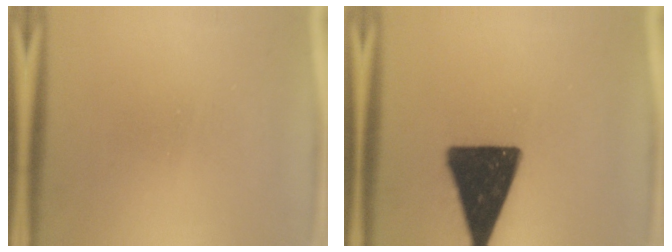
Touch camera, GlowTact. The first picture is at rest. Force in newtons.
{"total": 19.3}